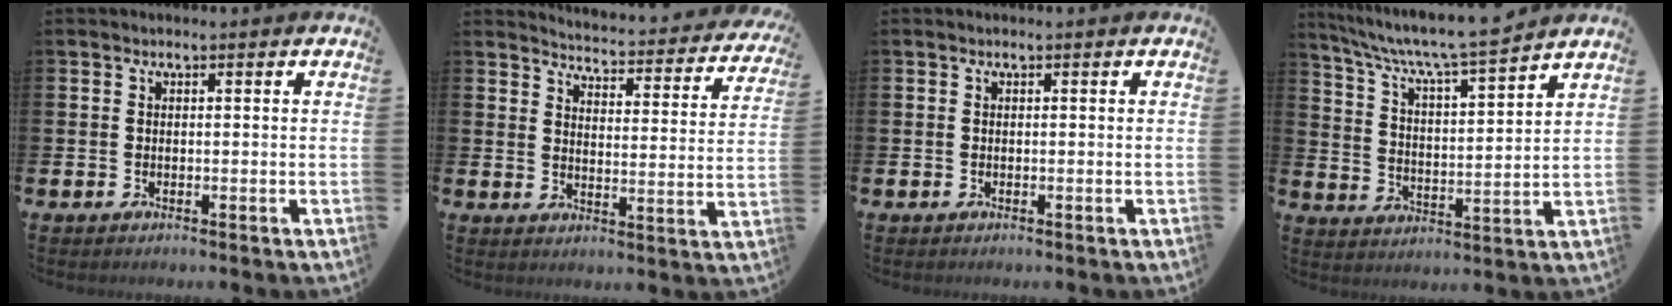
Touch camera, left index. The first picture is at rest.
{"total": 4.0, "force": [4.0, 0.2, 0.3], "torque": [-0.020, -0.039, 0.063]}
{"total": 0.0}
{"total": 7.1, "force": [6.8, -0.2, 2.3], "torque": [-0.075, -0.054, 0.114]}